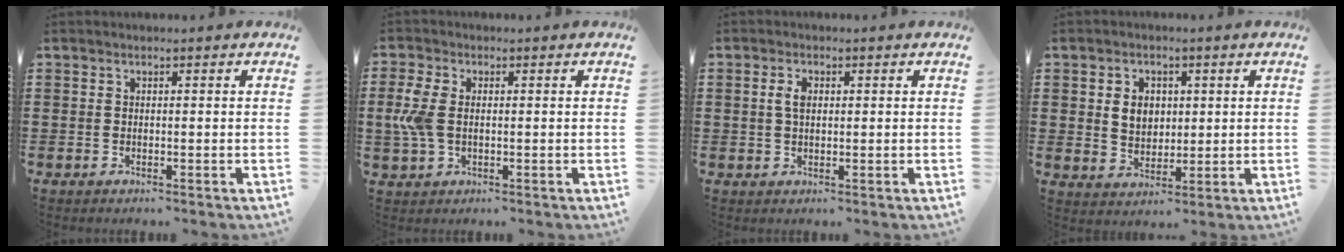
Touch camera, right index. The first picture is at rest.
{"total": 5.2, "force": [0.1, 3.1, 4.2], "torque": [-0.118, -0.002, -0.008]}
{"total": 2.6, "force": [0.5, 1.4, 2.1], "torque": [-0.045, 0.009, 0.007]}
{"total": 4.4, "force": [0.8, 3.6, 2.5], "torque": [-0.053, 0.009, 0.010]}